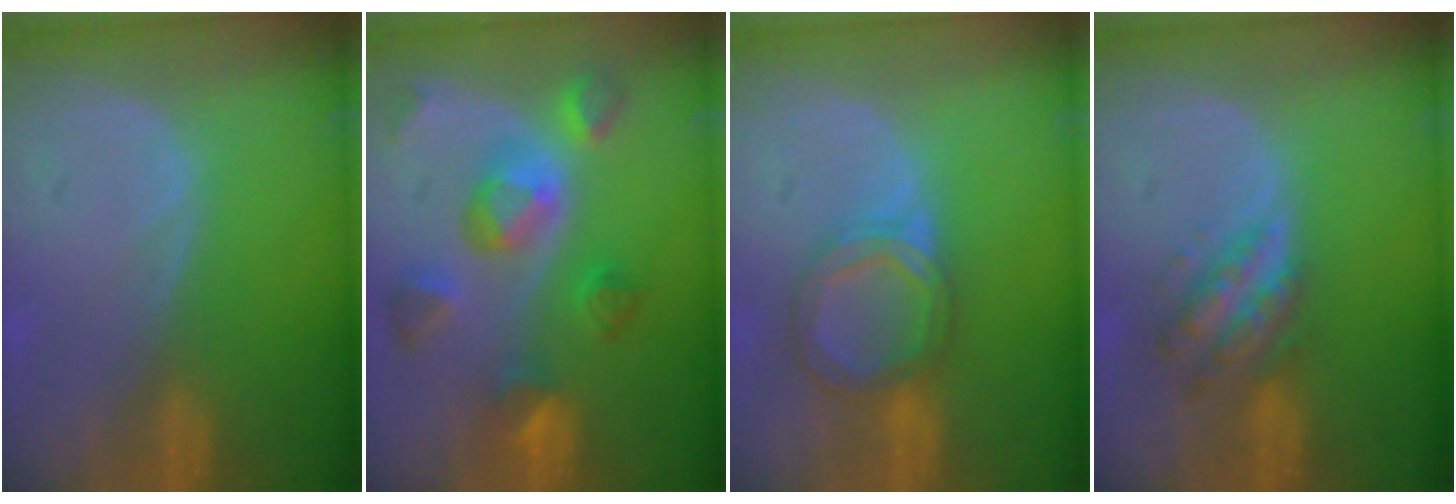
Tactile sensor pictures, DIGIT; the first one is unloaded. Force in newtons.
{"total": 9.5, "press": 8.7, "slide": 3.9}
{"total": 6.3, "press": 5.8, "slide": 2.3}
{"total": 5.5, "press": 5.5, "slide": 0.2}